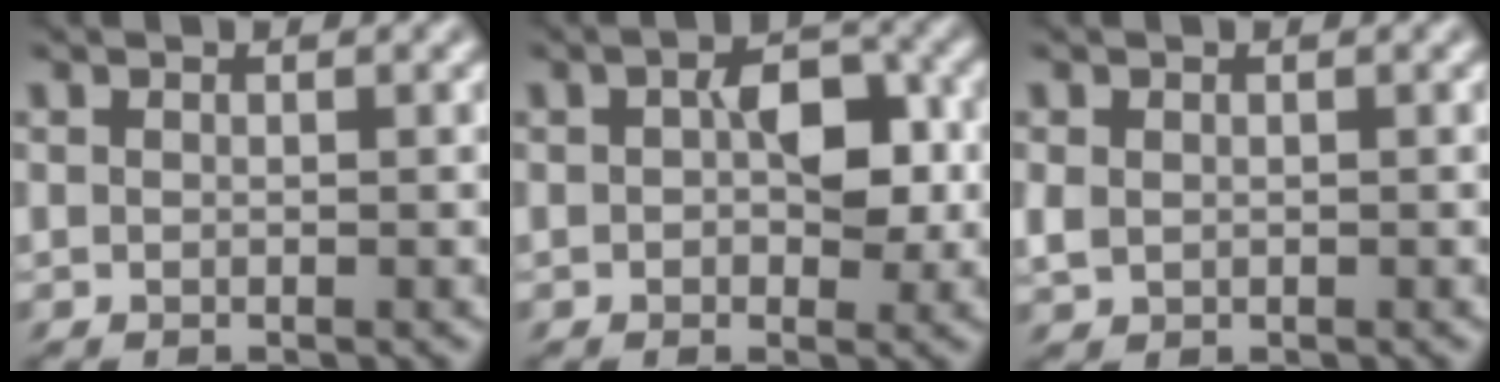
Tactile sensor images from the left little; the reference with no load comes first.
{"total": 5.5, "force": [0.1, 3.3, 4.4], "torque": [-0.069, 0.006, -0.003]}
{"total": 1.5, "force": [-0.1, 1.1, 0.9], "torque": [-0.026, -0.001, -0.001]}